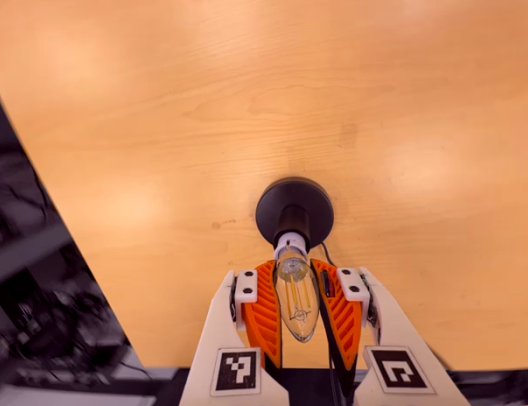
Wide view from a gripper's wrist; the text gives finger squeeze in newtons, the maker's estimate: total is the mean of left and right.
{"total": 19.7, "left": 18.3, "right": 21.1}